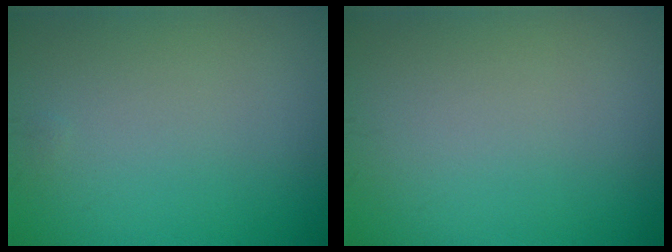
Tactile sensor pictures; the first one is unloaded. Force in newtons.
{"total": 0.0}